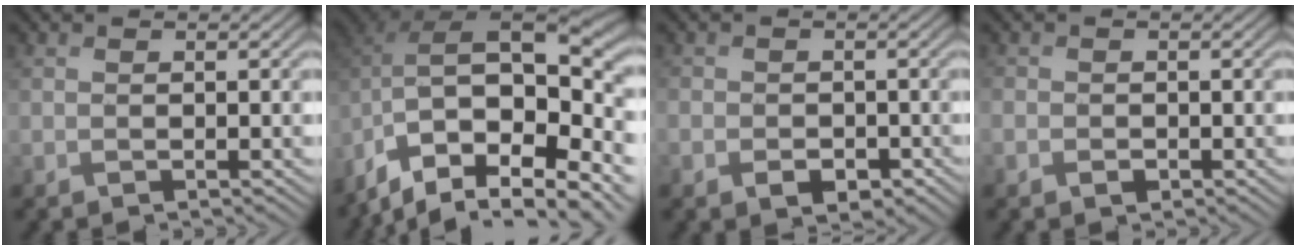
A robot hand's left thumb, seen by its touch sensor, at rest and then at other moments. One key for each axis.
{"total": 16.9, "fx": -9.6, "fy": 7.9, "fz": 11.4, "tx": -0.243, "ty": 0.002, "tz": -0.142}
{"total": 3.6, "fx": -1.4, "fy": 2.8, "fz": 1.7, "tx": -0.038, "ty": -0.015, "tz": -0.025}
{"total": 1.8, "fx": -0.7, "fy": 1.5, "fz": 0.8, "tx": -0.020, "ty": -0.008, "tz": -0.018}